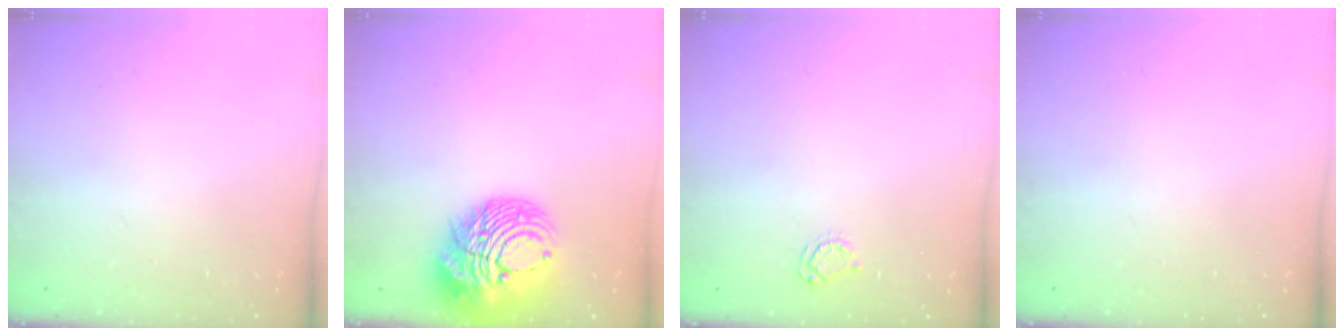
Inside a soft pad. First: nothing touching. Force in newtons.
{"total": 17.8, "press": 17.7, "slide": 2.0}
{"total": 3.5, "press": 3.5, "slide": 0.4}
{"total": 0.0}